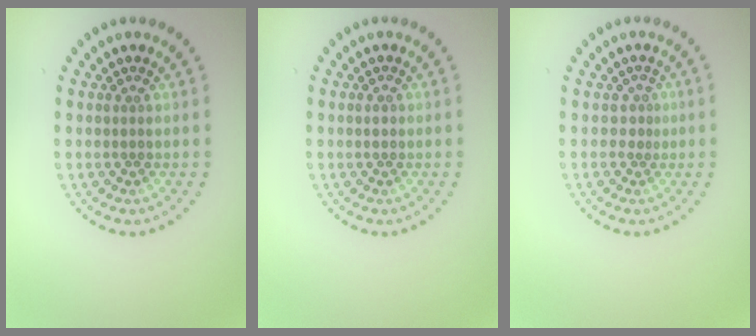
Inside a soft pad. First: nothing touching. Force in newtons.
{"total": 0.8, "press": 0.8, "slide": 0.2}
{"total": 0.9, "press": 0.3, "slide": 0.8}